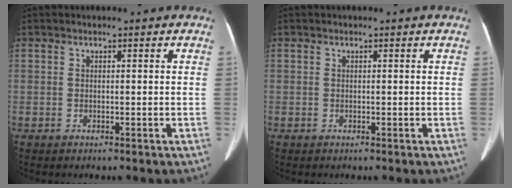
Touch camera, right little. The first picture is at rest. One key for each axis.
{"total": 0.0}